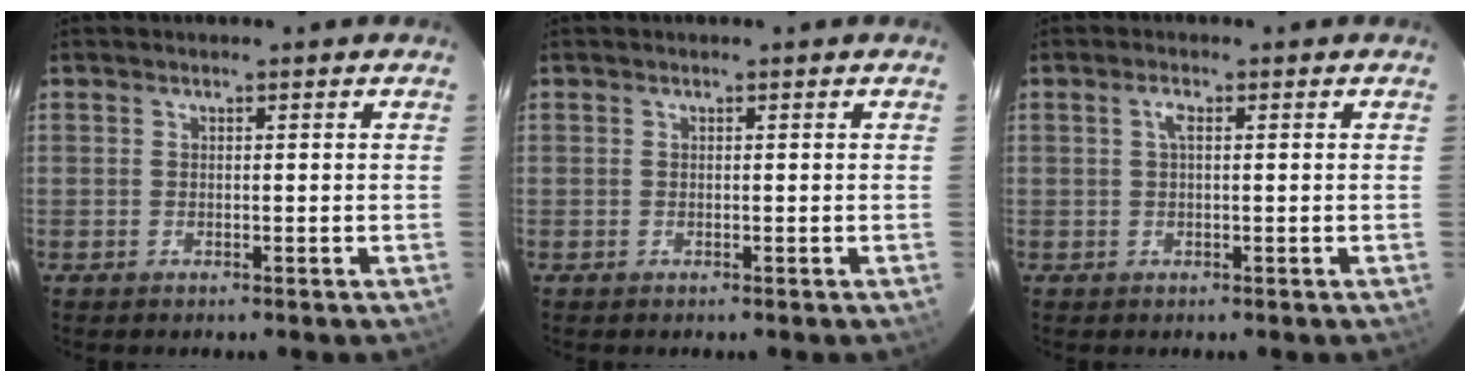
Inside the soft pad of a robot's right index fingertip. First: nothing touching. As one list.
[{"total": 0.0}, {"total": 1.6, "force": [0.4, 0.4, 1.5], "torque": [-0.029, 0.006, 0.004]}]